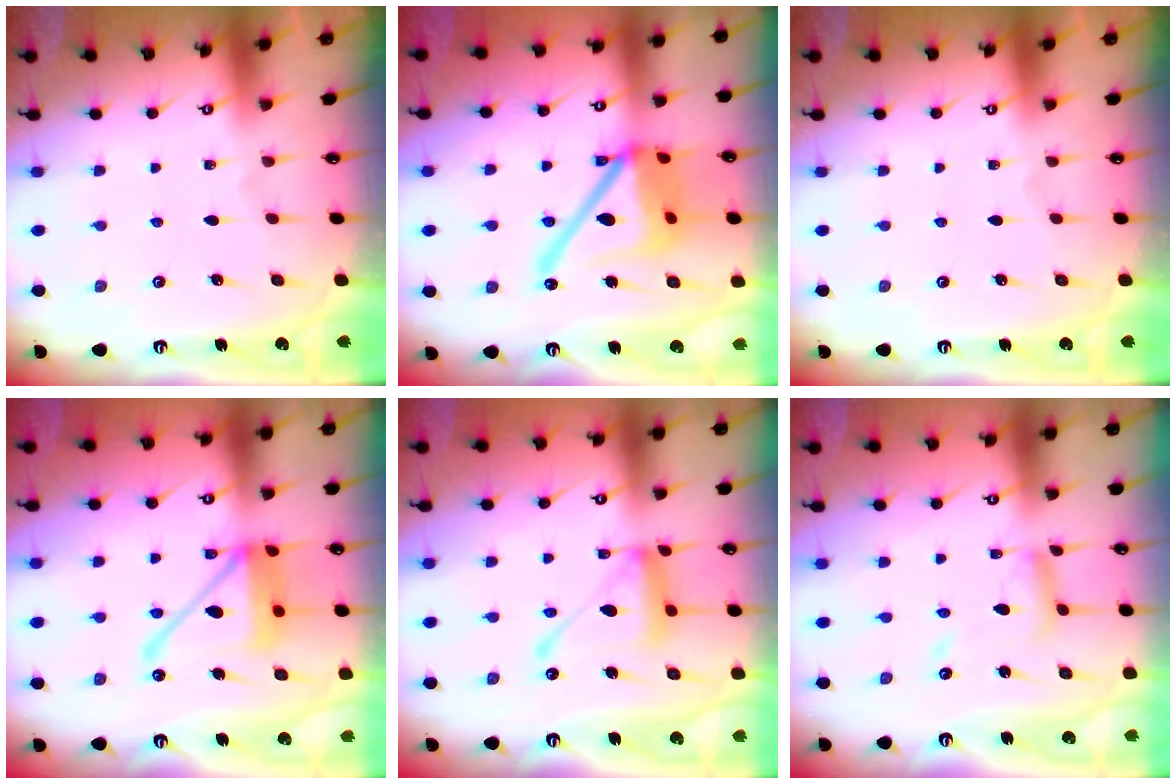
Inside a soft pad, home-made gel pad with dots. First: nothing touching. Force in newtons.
{"total": 19.3, "press": 19.1, "slide": 2.4}
{"total": 0.0}
{"total": 15.8, "press": 15.7, "slide": 2.1}
{"total": 14.9, "press": 14.8, "slide": 1.3}
{"total": 10.3, "press": 10.3, "slide": 1.0}